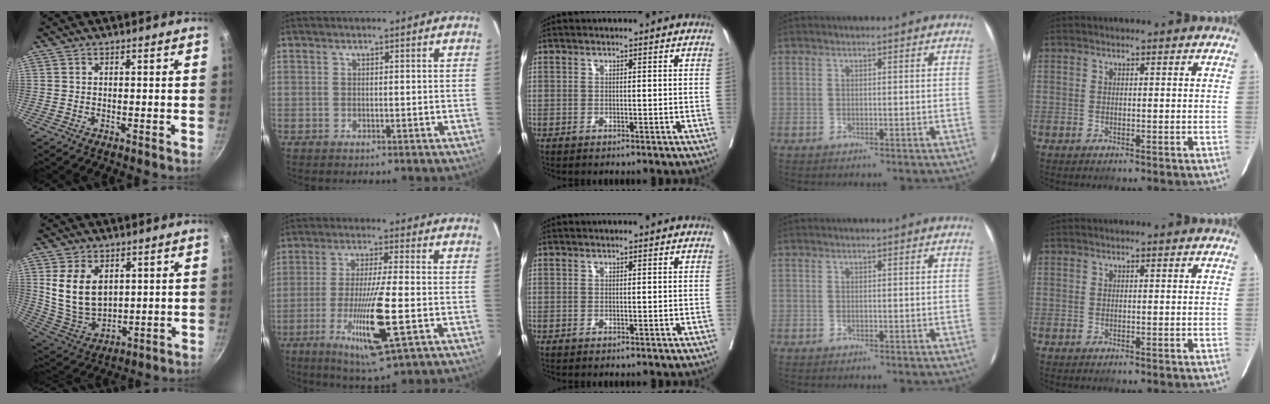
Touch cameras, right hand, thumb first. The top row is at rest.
{"thumb": {"total": 12.0, "force": [3.5, 7.9, 8.3], "torque": [-0.137, -0.019, 0.089]}, "index": {"total": 13.1, "force": [-4.1, 0.5, 12.5], "torque": [-0.232, -0.026, -0.071]}}